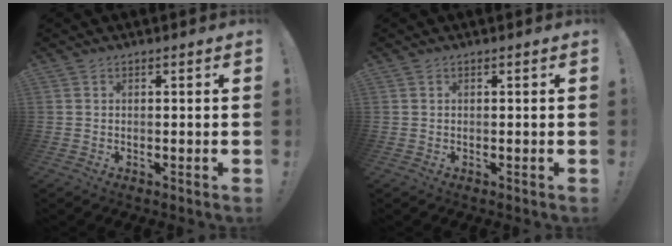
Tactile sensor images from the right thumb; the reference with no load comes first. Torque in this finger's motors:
{"motor_torque": [-0.19, -0.03, 0.00, -0.21, 0.09]}